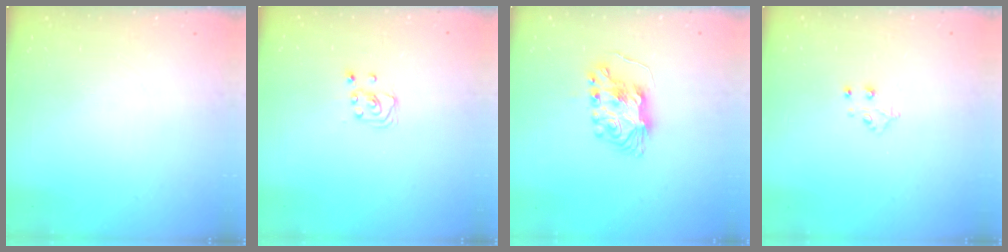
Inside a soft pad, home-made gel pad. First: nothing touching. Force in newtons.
{"total": 2.0, "press": 2.0, "slide": 0.2}
{"total": 8.2, "press": 8.2, "slide": 0.5}
{"total": 4.4, "press": 4.4, "slide": 0.4}